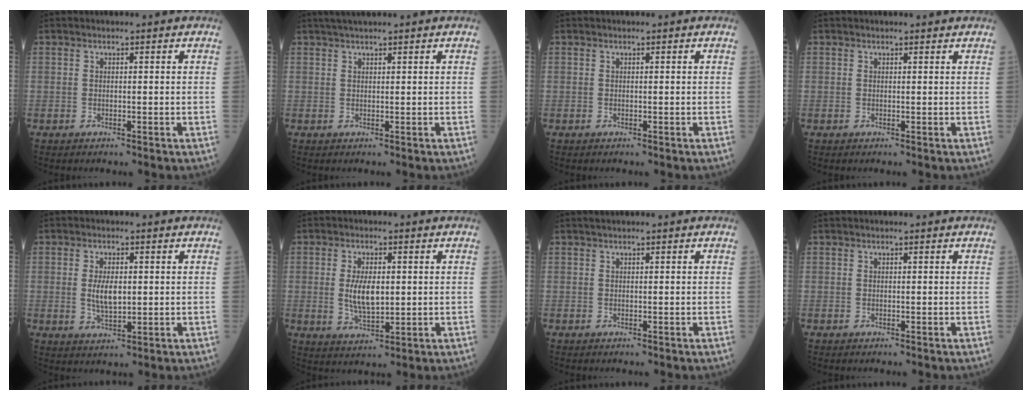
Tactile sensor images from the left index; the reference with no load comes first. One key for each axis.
{"total": 3.2, "fx": 2.7, "fy": 0.0, "fz": 1.8, "tx": -0.026, "ty": 0.024, "tz": 0.049}
{"total": 0.0}
{"total": 1.0, "fx": 1.0, "fy": 0.1, "fz": 0.2, "tx": -0.006, "ty": 0.003, "tz": 0.011}
{"total": 4.4, "fx": 0.3, "fy": 1.8, "fz": 4.0, "tx": -0.083, "ty": -0.002, "tz": 0.011}
{"total": 5.9, "fx": 0.5, "fy": 2.5, "fz": 5.4, "tx": -0.108, "ty": -0.003, "tz": 0.013}
{"total": 1.0, "fx": 0.8, "fy": 0.0, "fz": 0.5, "tx": -0.007, "ty": 0.016, "tz": 0.018}
{"total": 0.0}